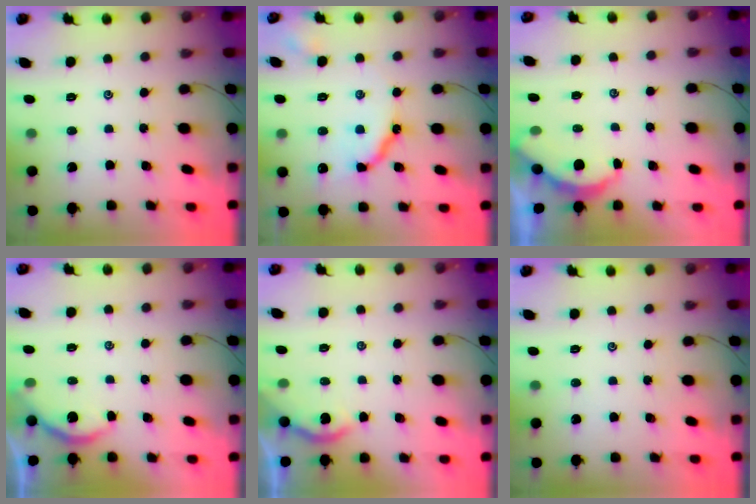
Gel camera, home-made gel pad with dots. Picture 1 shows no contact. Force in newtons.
{"total": 9.7, "press": 9.6, "slide": 1.0}
{"total": 2.6, "press": 2.6, "slide": 0.3}
{"total": 3.3, "press": 3.3, "slide": 0.3}
{"total": 4.8, "press": 4.8, "slide": 0.3}
{"total": 0.0}